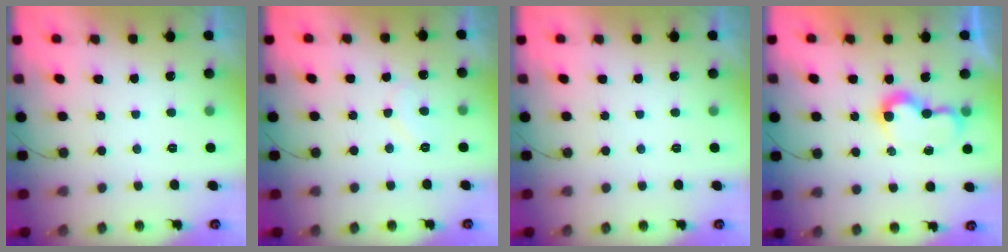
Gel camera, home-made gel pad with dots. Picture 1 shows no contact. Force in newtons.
{"total": 6.5, "press": 6.5, "slide": 0.4}
{"total": 0.0}
{"total": 7.2, "press": 7.2, "slide": 0.7}